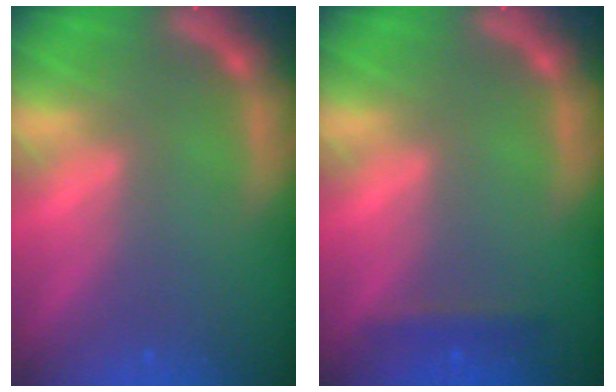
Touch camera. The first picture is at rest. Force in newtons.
{"total": 1.4}